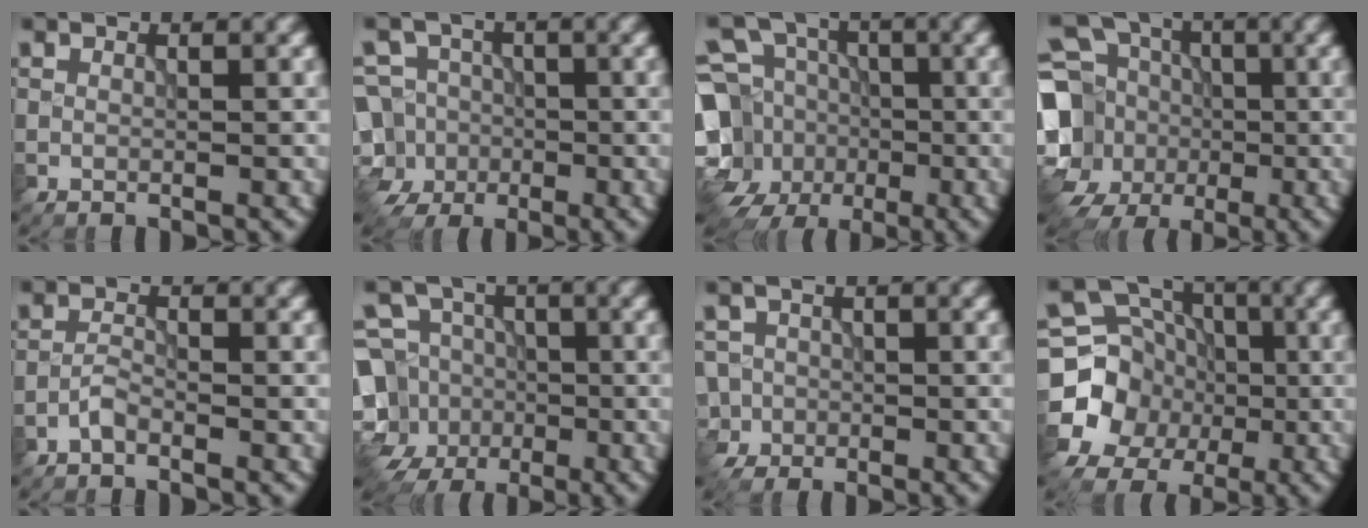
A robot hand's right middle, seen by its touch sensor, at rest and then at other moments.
{"total": 7.5, "force": [-2.8, 6.4, 2.6], "torque": [-0.043, 0.002, -0.071]}
{"total": 12.7, "force": [-2.1, 11.1, 5.8], "torque": [-0.132, -0.012, -0.063]}
{"total": 13.1, "force": [-2.2, 11.3, 6.3], "torque": [-0.159, -0.003, -0.056]}
{"total": 1.3, "force": [-1.0, 0.3, 0.7], "torque": [-0.015, 0.004, -0.025]}
{"total": 11.0, "force": [-2.5, 9.8, 4.2], "torque": [-0.092, -0.001, -0.068]}
{"total": 4.9, "force": [-2.5, 4.1, 1.2], "torque": [-0.017, -0.004, -0.053]}
{"total": 10.6, "force": [-2.3, 9.7, 3.6], "torque": [-0.078, -0.002, -0.062]}